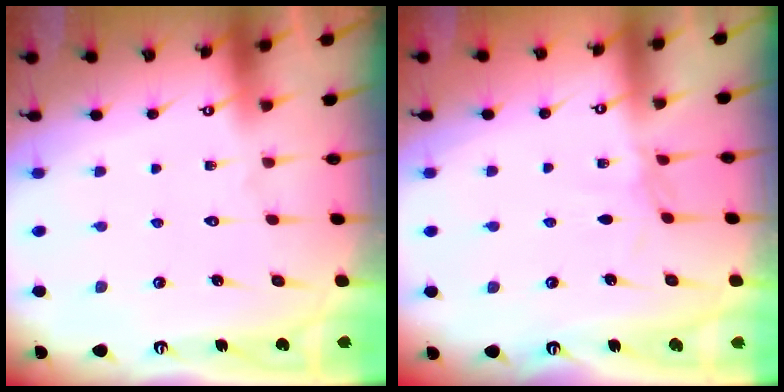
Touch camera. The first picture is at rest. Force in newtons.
{"total": 2.3, "press": 2.2, "slide": 0.4}